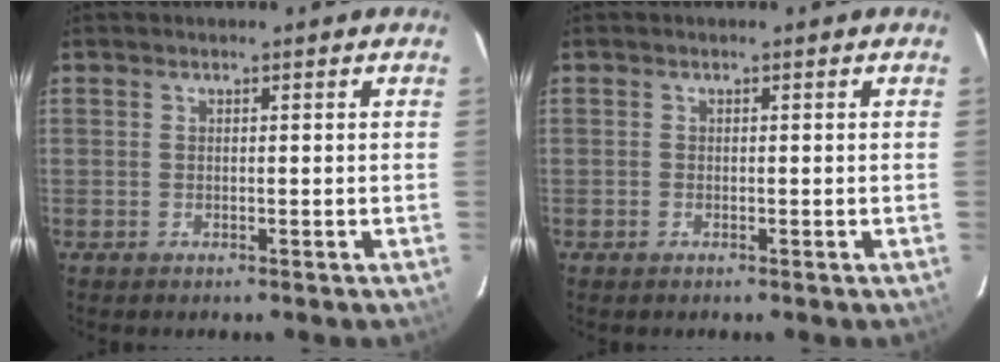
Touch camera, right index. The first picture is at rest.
{"total": 0.5, "force": [-0.3, 0.4, 0.1], "torque": [-0.001, -0.001, -0.009]}